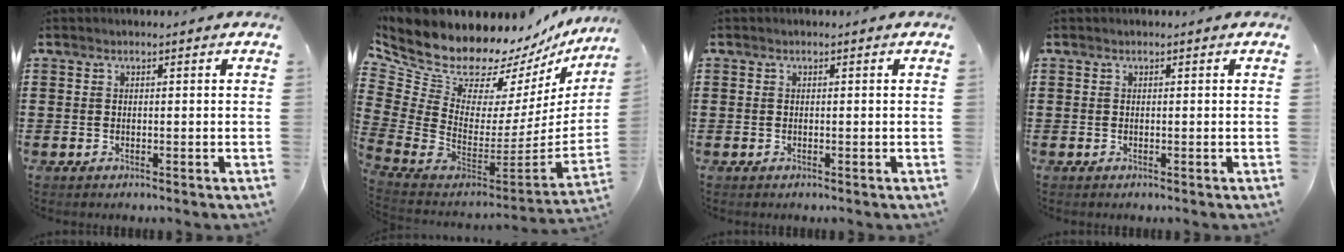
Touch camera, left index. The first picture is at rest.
{"total": 11.9, "force": [10.3, 4.8, 3.5], "torque": [-0.137, -0.098, 0.182]}
{"total": 0.0}
{"total": 0.0}